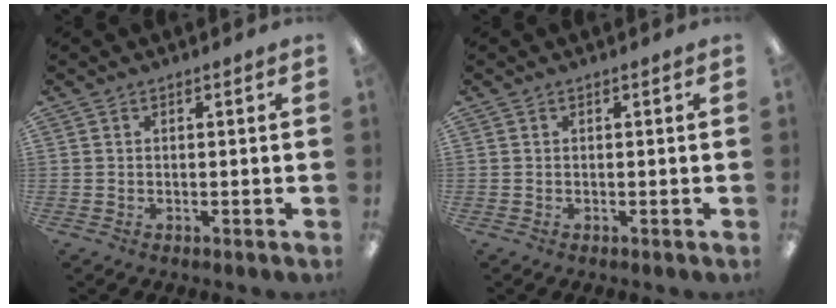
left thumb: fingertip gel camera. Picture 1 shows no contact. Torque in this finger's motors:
{"motor_torque": [-0.03, 0.06, 0.11, -0.10, 0.02]}